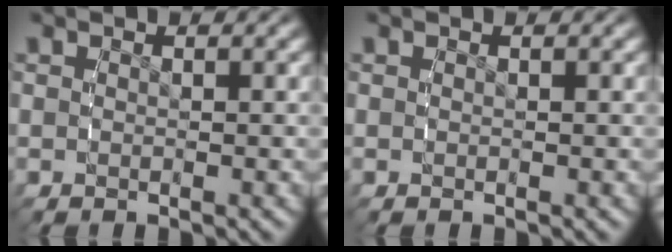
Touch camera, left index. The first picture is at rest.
{"total": 0.0}